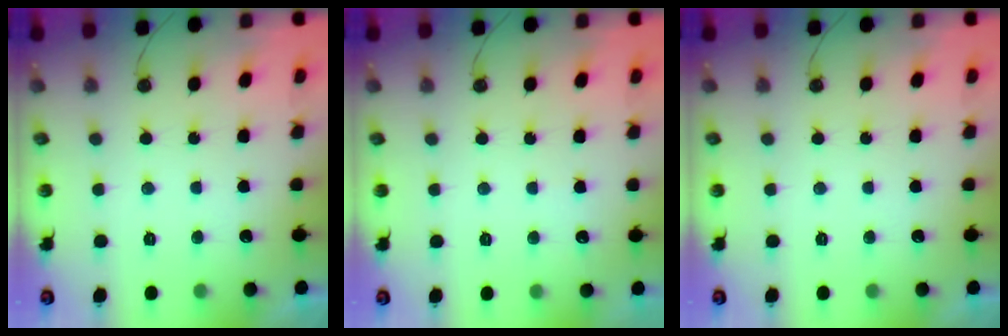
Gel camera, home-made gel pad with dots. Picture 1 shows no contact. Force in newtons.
{"total": 2.5, "press": 2.4, "slide": 0.4}
{"total": 0.0}